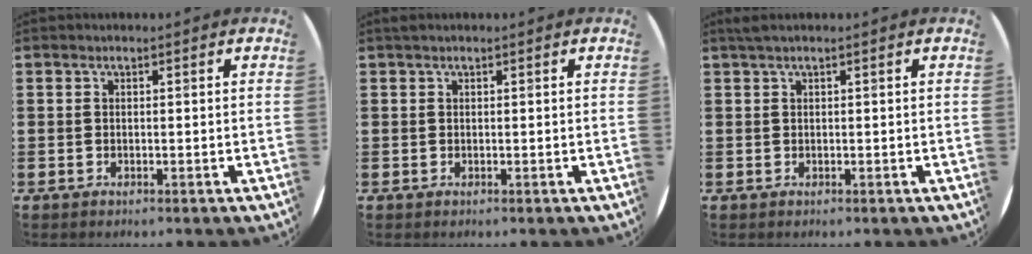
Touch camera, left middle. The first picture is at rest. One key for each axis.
{"total": 0.0}
{"total": 0.6, "fx": 0.4, "fy": -0.1, "fz": 0.5, "tx": -0.008, "ty": 0.001, "tz": 0.007}